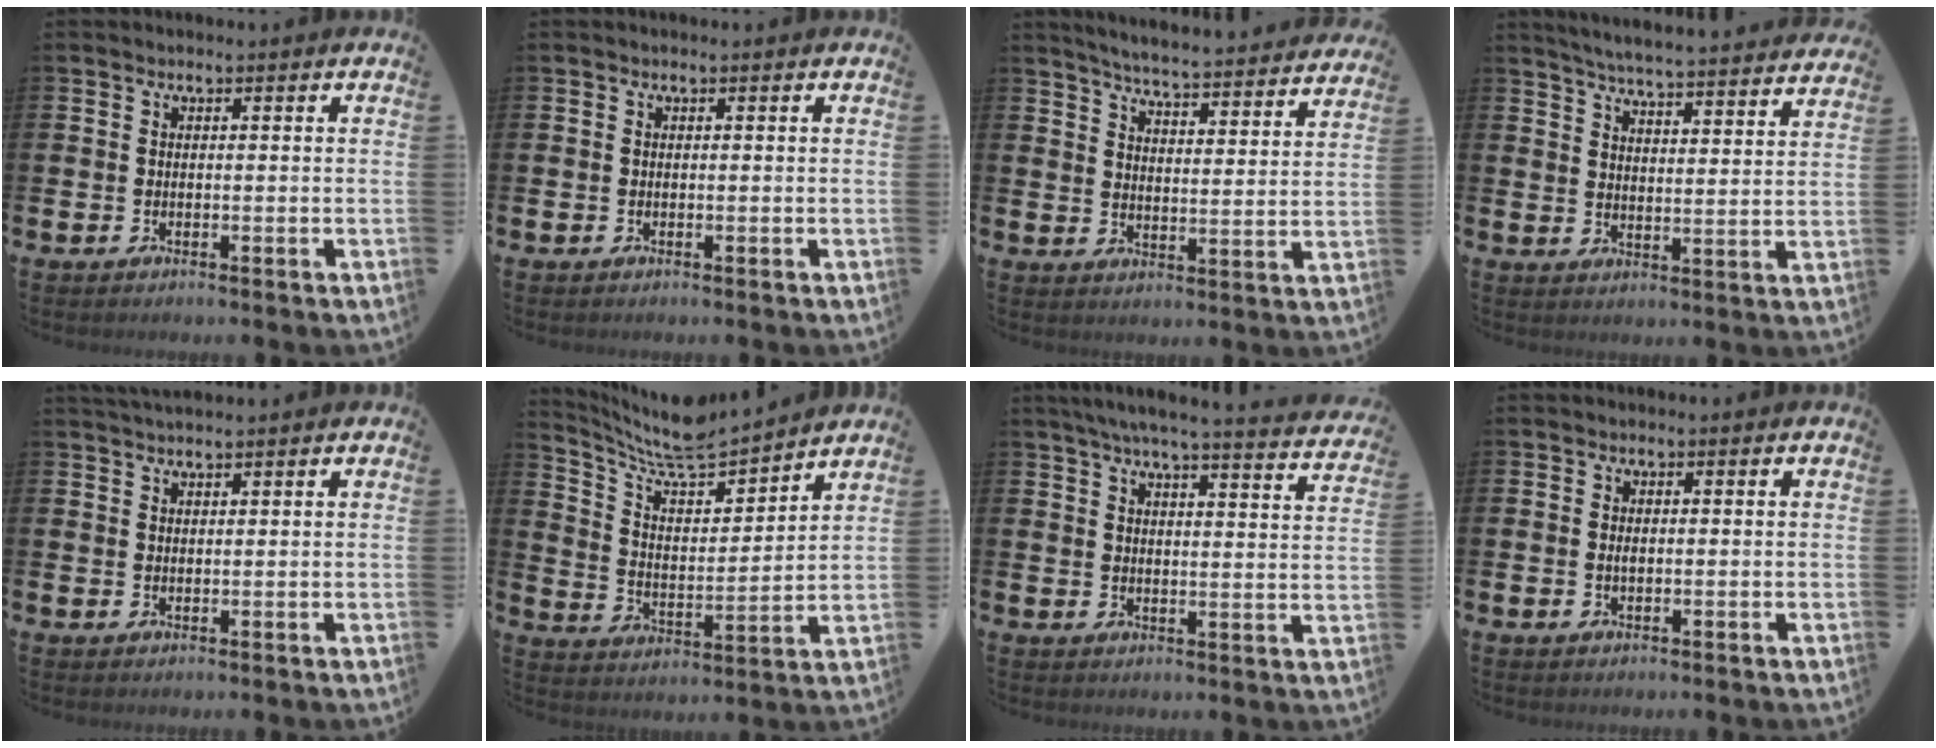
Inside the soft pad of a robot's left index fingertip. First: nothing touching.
{"total": 0.0}
{"total": 5.6, "force": [5.5, -0.2, 1.0], "torque": [-0.036, -0.050, 0.092]}
{"total": 5.6, "force": [5.5, -0.2, 1.0], "torque": [-0.034, -0.046, 0.093]}
{"total": 2.1, "force": [2.0, 0.1, 0.3], "torque": [-0.008, -0.003, 0.037]}
{"total": 9.2, "force": [8.8, 1.3, 2.3], "torque": [-0.079, -0.066, 0.157]}
{"total": 5.9, "force": [5.5, -0.2, 2.1], "torque": [-0.055, -0.034, 0.093]}
{"total": 0.6, "force": [0.2, 0.2, 0.5], "torque": [-0.010, 0.001, 0.002]}